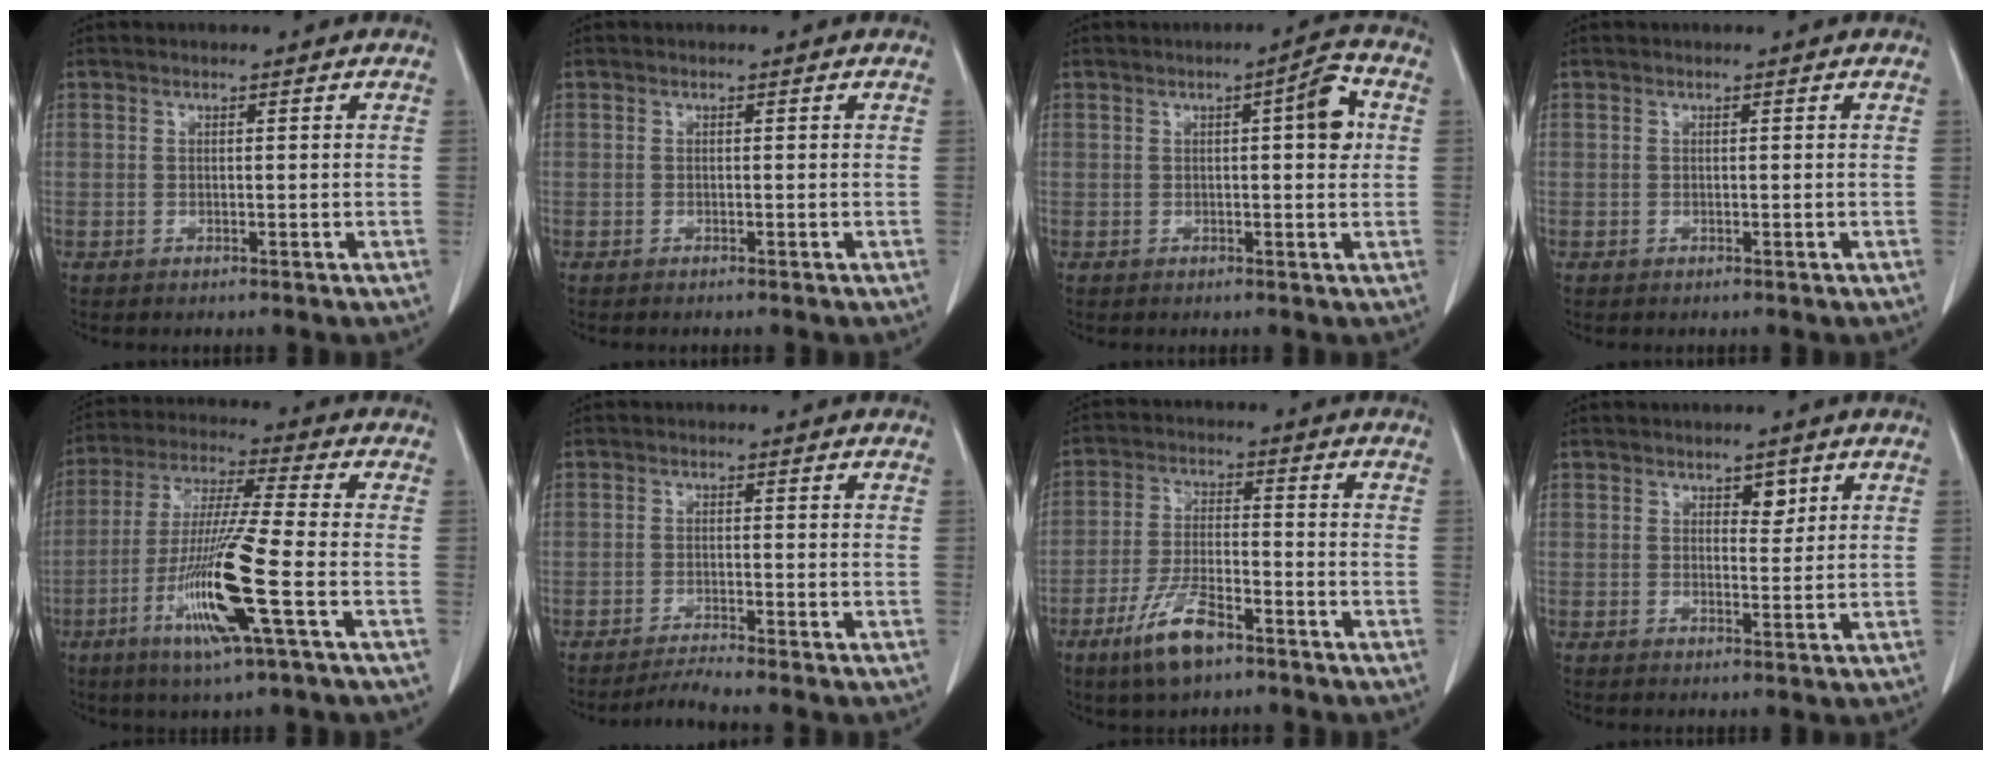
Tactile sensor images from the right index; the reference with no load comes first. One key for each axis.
{"total": 0.0}
{"total": 5.1, "fx": 1.0, "fy": 1.0, "fz": 4.9, "tx": -0.065, "ty": 0.007, "tz": 0.010}
{"total": 0.0}
{"total": 14.4, "fx": -5.2, "fy": -0.4, "fz": 13.5, "tx": -0.274, "ty": -0.022, "tz": -0.101}
{"total": 2.8, "fx": -2.5, "fy": -1.3, "fz": 0.5, "tx": -0.016, "ty": -0.015, "tz": -0.047}
{"total": 8.8, "fx": -5.6, "fy": 2.4, "fz": 6.3, "tx": -0.128, "ty": -0.011, "tz": -0.102}
{"total": 2.4, "fx": 1.3, "fy": 1.3, "fz": 1.5, "tx": -0.015, "ty": -0.002, "tz": 0.020}